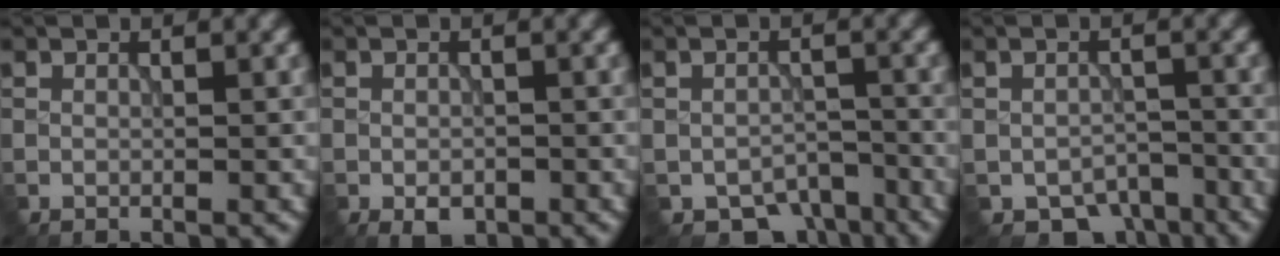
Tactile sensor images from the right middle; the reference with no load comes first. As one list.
[{"total": 1.8, "force": [-1.0, 1.1, 1.1], "torque": [-0.019, -0.008, -0.014]}, {"total": 4.5, "force": [-3.4, 2.5, 1.6], "torque": [-0.014, -0.020, -0.046]}, {"total": 4.1, "force": [-2.9, 2.4, 1.5], "torque": [-0.014, -0.018, -0.039]}]